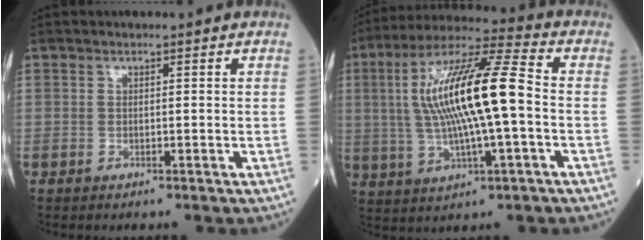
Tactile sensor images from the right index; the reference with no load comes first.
{"total": 16.5, "force": [0.4, 2.1, 16.4], "torque": [-0.318, 0.019, 0.006]}